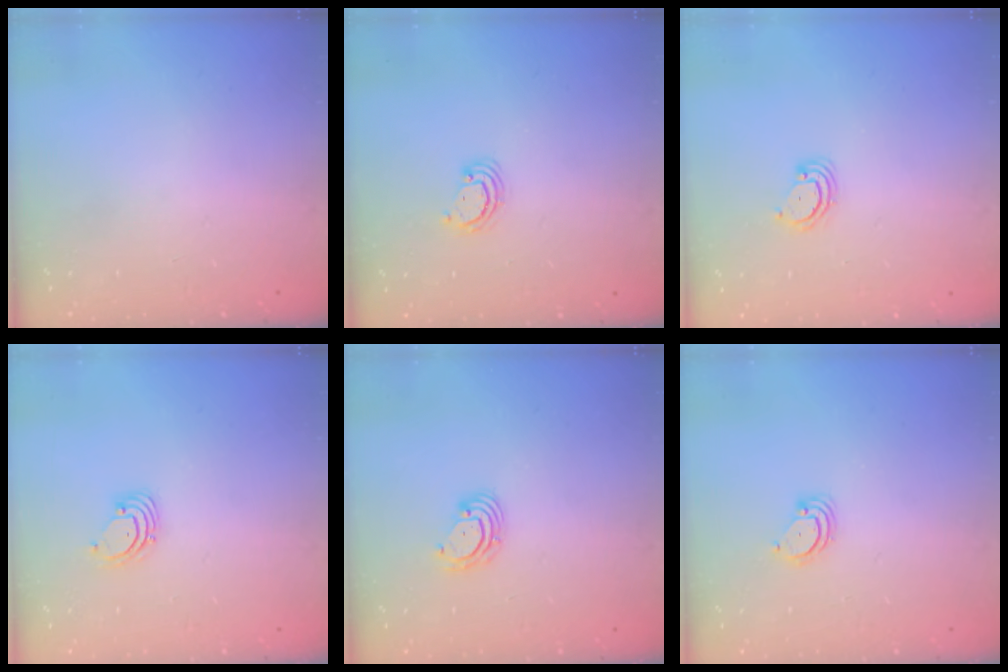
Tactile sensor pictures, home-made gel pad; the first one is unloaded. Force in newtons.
{"total": 2.5, "press": 2.5, "slide": 0.3}
{"total": 2.9, "press": 2.9, "slide": 0.3}
{"total": 1.6, "press": 1.6, "slide": 0.1}
{"total": 4.0, "press": 4.0, "slide": 0.4}
{"total": 3.4, "press": 3.3, "slide": 0.3}